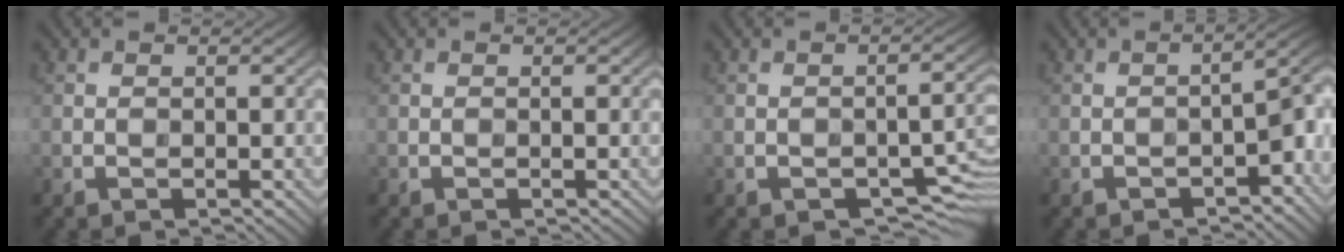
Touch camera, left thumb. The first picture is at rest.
{"total": 0.0}
{"total": 6.0, "force": [-2.9, 2.7, 4.5], "torque": [-0.058, -0.001, -0.039]}
{"total": 5.5, "force": [-2.7, 1.9, 4.4], "torque": [-0.050, 0.000, -0.036]}